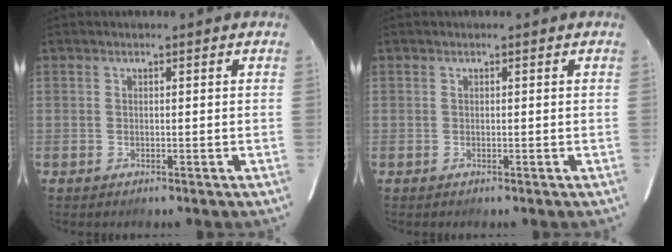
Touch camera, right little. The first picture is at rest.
{"total": 0.0}